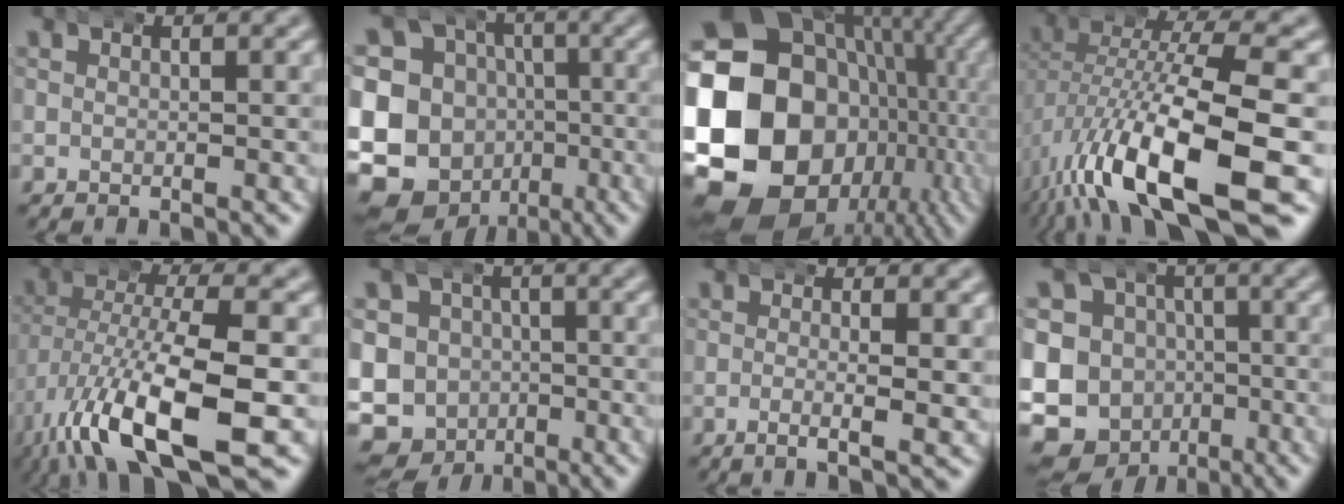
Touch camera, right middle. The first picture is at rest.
{"total": 20.3, "force": [-3.5, 18.1, 8.4], "torque": [-0.227, -0.077, -0.057]}
{"total": 25.7, "force": [-2.2, 19.5, 16.5], "torque": [-0.325, -0.065, -0.019]}
{"total": 11.7, "force": [-4.5, 5.0, 9.6], "torque": [-0.195, -0.030, -0.049]}
{"total": 9.3, "force": [-4.2, 3.4, 7.6], "torque": [-0.157, -0.030, -0.048]}
{"total": 17.8, "force": [-4.4, 16.7, 4.7], "torque": [-0.163, -0.070, -0.079]}
{"total": 2.5, "force": [-0.7, 0.0, 2.4], "torque": [-0.051, -0.012, -0.010]}
{"total": 20.2, "force": [-4.8, 18.6, 6.3], "torque": [-0.200, -0.080, -0.084]}